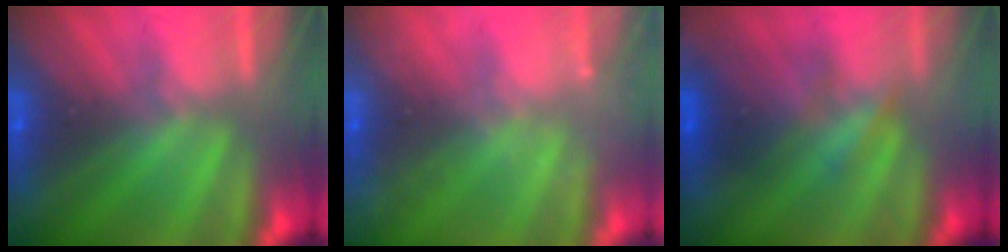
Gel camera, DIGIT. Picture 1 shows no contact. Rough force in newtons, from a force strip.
{"total": 2.3}
{"total": 3.1}